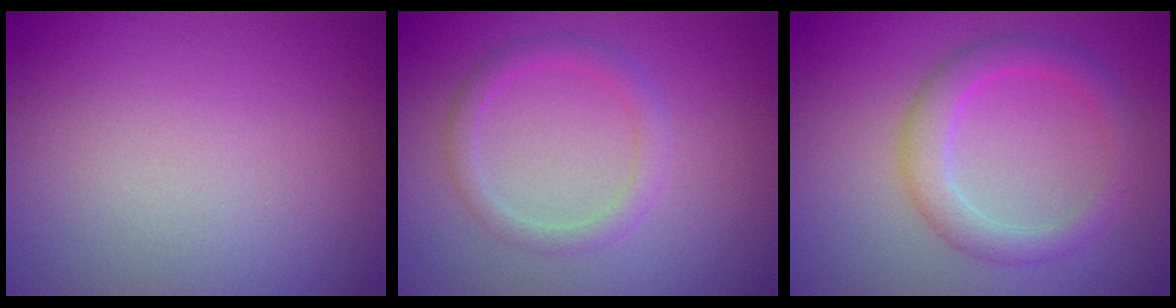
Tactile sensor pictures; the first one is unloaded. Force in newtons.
{"total": 1.9, "press": 1.9, "slide": 0.1}
{"total": 3.0, "press": 3.0, "slide": 0.1}